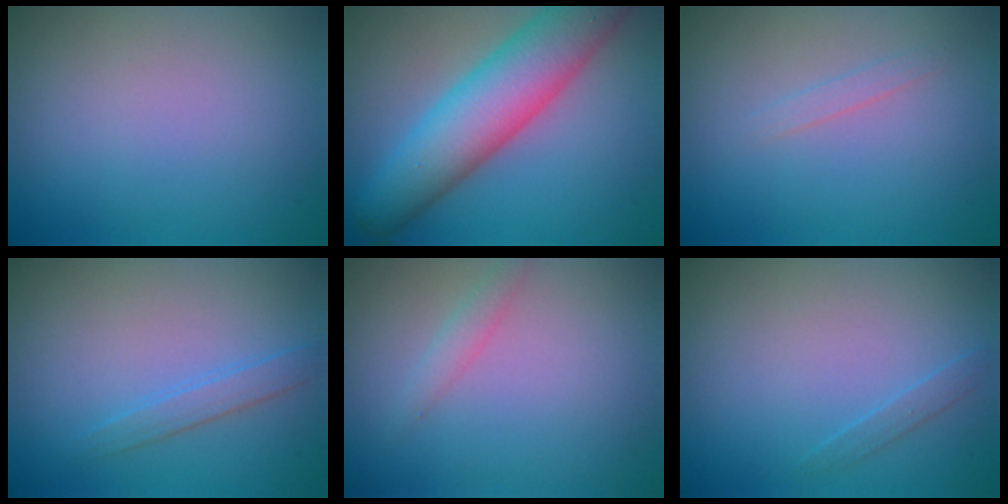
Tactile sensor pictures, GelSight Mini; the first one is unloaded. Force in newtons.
{"total": 9.1, "press": 9.1, "slide": 0.4}
{"total": 0.8, "press": 0.8, "slide": 0.1}
{"total": 1.5, "press": 1.5, "slide": 0.1}
{"total": 1.3, "press": 1.3, "slide": 0.0}
{"total": 0.8, "press": 0.8, "slide": 0.1}